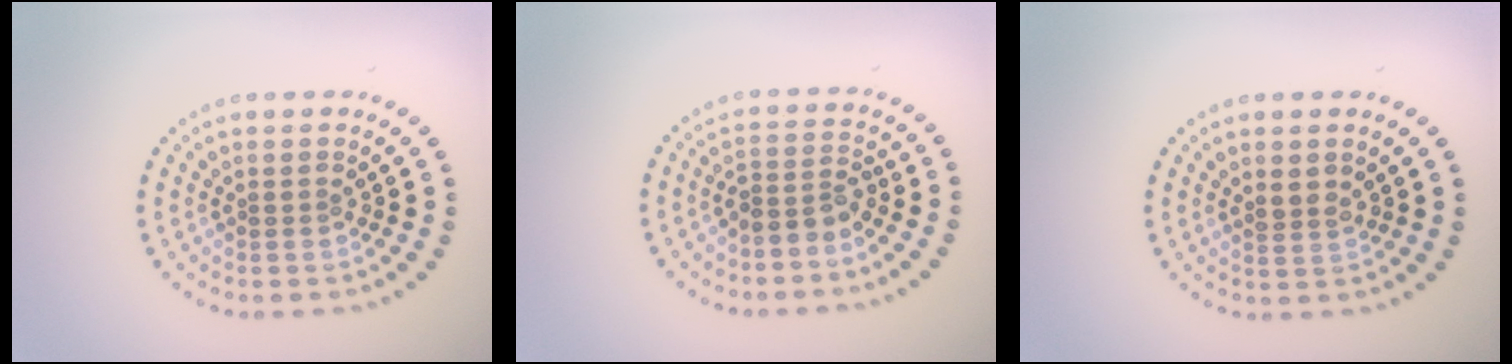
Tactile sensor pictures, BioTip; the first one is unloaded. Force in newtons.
{"total": 2.3, "press": 1.8, "slide": 1.5}
{"total": 1.7, "press": 1.3, "slide": 1.1}